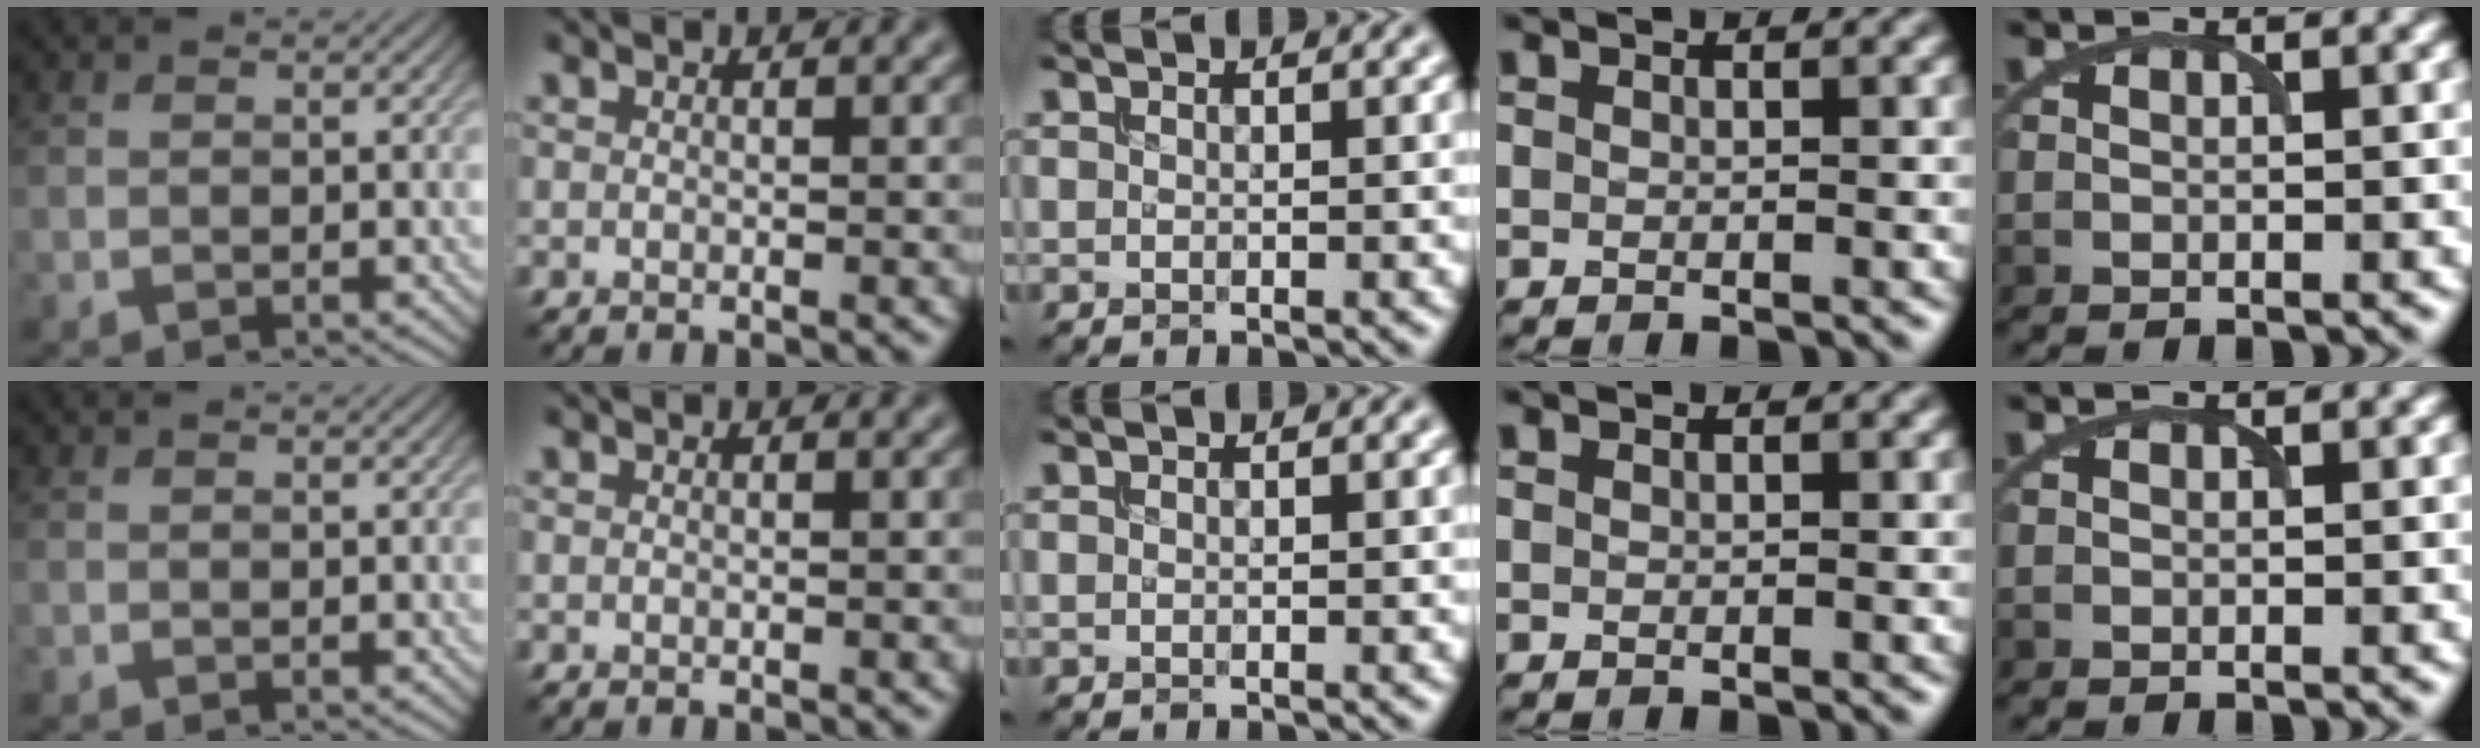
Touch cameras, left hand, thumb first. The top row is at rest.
{}